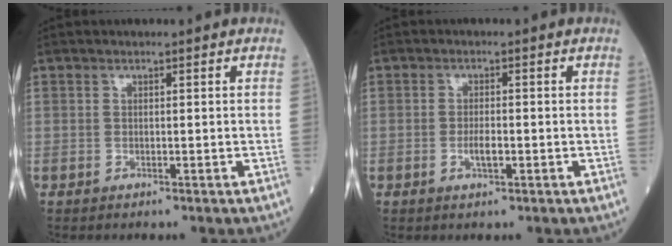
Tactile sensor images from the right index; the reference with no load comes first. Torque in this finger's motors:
{"motor_torque": [0.11, -0.04, 0.23, 0.06]}